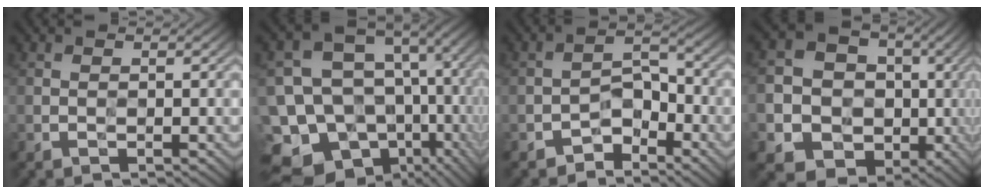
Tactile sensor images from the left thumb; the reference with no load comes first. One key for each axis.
{"total": 18.2, "fx": -7.4, "fy": 14.4, "fz": 8.3, "tx": -0.208, "ty": -0.013, "tz": -0.080}
{"total": 4.8, "fx": -3.4, "fy": 2.7, "fz": 2.1, "tx": -0.020, "ty": 0.008, "tz": -0.067}
{"total": 15.5, "fx": -2.6, "fy": 13.9, "fz": 6.4, "tx": -0.167, "ty": -0.037, "tz": -0.046}